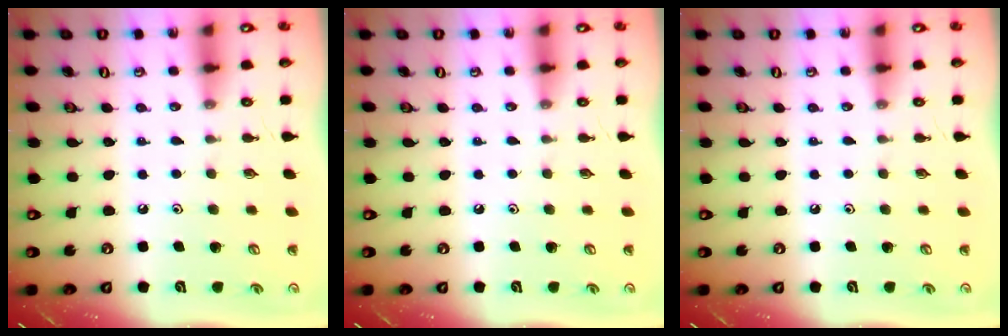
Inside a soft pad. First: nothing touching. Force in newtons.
{"total": 0.0}
{"total": 0.0}